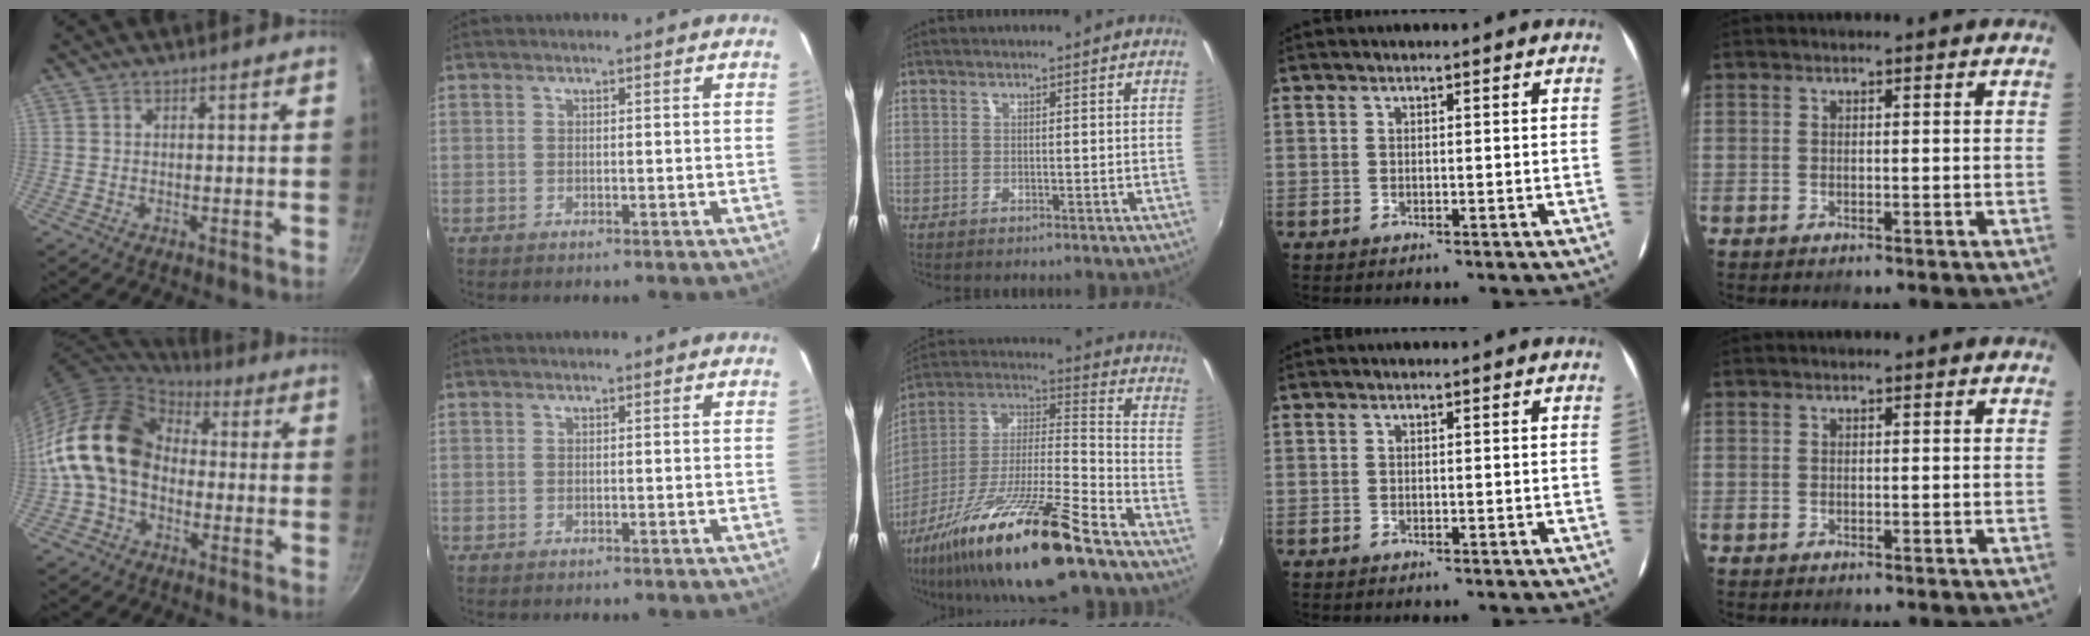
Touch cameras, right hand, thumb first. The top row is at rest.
{"thumb": {"total": 17.1, "force": [-0.4, 13.0, 11.1], "torque": [-0.179, 0.043, -0.023]}, "middle": {"total": 23.1, "force": [-15.3, 2.6, 17.1], "torque": [-0.297, -0.022, -0.272]}}